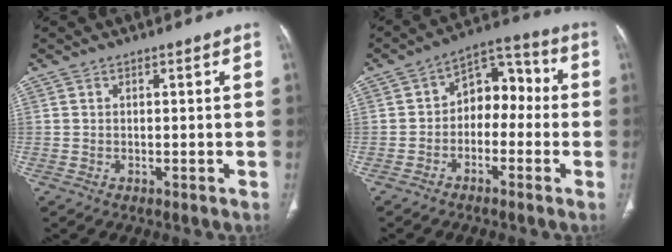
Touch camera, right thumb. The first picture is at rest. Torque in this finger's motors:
{"motor_torque": [-0.35, 0.50, 0.11, 0.26, 0.06]}